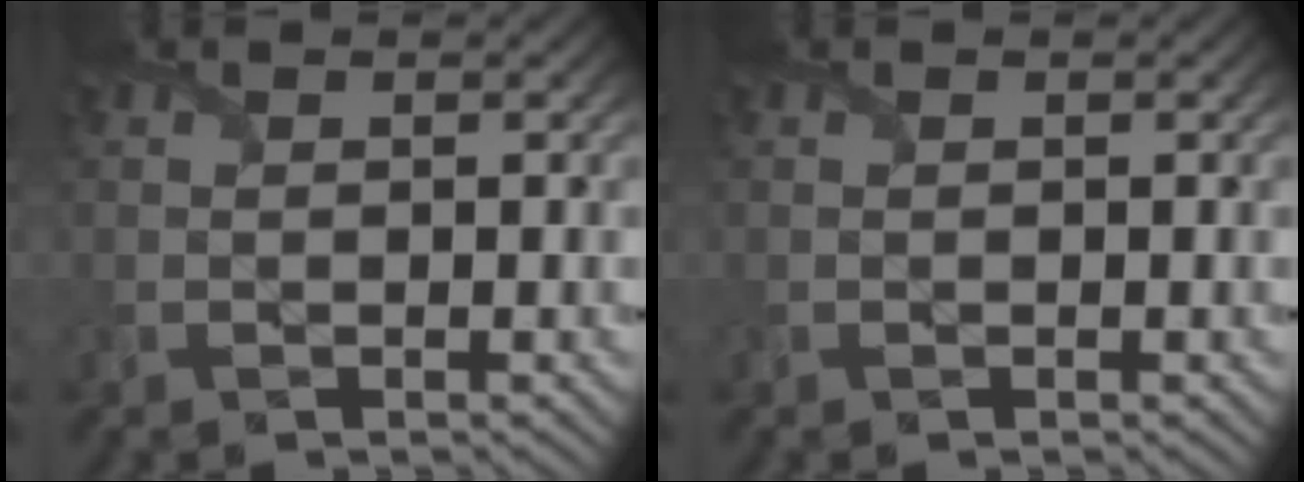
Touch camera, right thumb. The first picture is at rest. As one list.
[{"total": 0.0}]